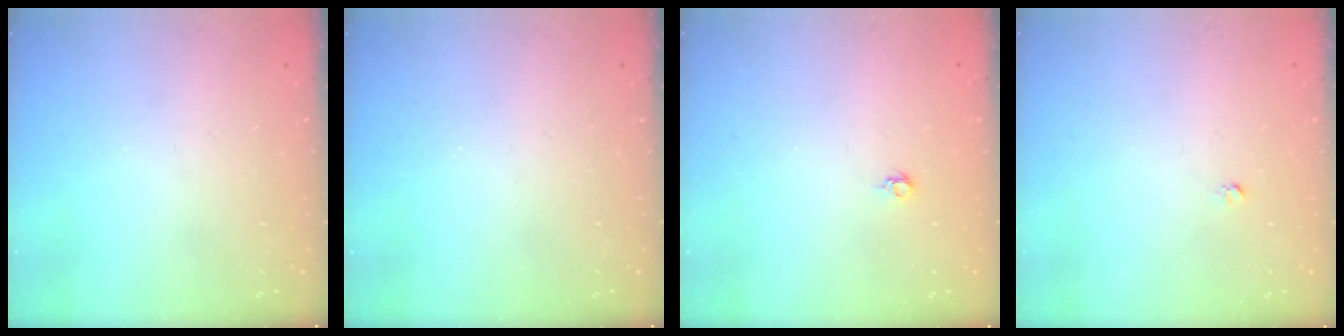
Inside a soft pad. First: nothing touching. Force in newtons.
{"total": 0.0}
{"total": 3.7, "press": 3.6, "slide": 0.7}
{"total": 2.5, "press": 2.5, "slide": 0.2}